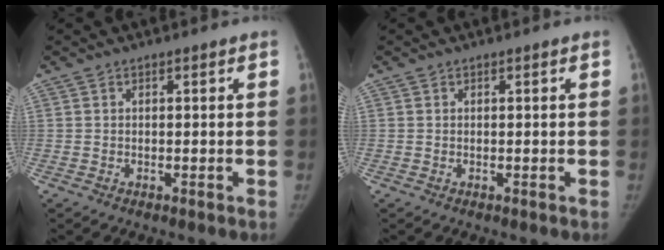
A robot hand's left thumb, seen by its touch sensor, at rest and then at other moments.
{"total": 0.0}